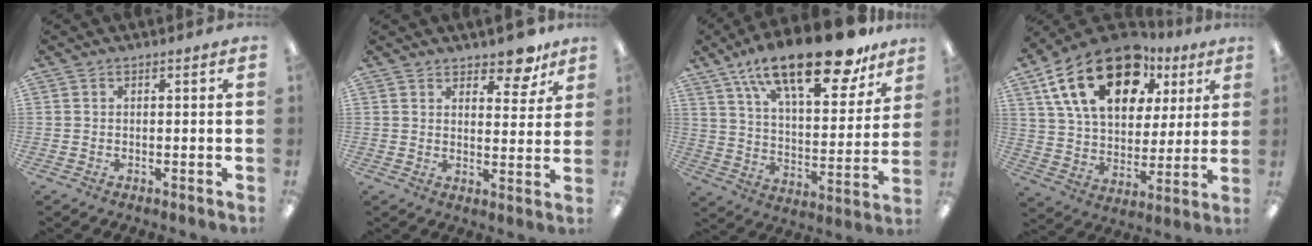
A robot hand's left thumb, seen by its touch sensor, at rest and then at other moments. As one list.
[{"total": 7.2, "force": [6.0, 2.6, 3.0], "torque": [-0.027, -0.038, 0.102]}, {"total": 23.5, "force": [16.6, 8.1, 14.6], "torque": [-0.226, -0.101, 0.277]}, {"total": 22.9, "force": [11.9, 13.5, 14.1], "torque": [-0.250, -0.044, 0.212]}]